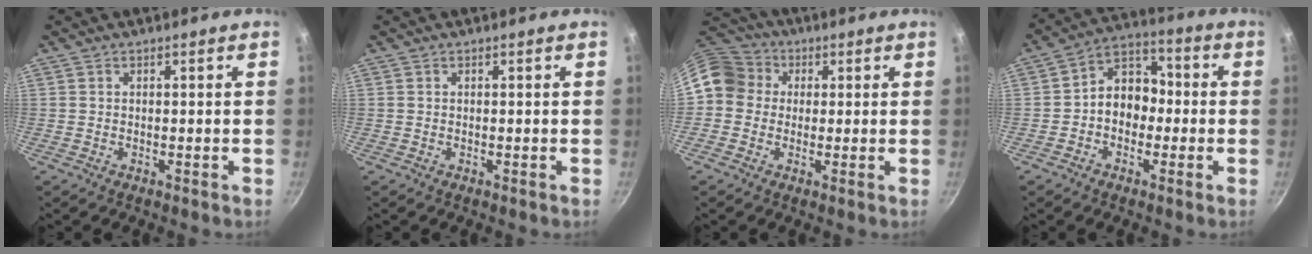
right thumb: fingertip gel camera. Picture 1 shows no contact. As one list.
[{"total": 0.0}, {"total": 10.2, "force": [1.4, 9.1, 4.5], "torque": [-0.063, 0.028, 0.006]}, {"total": 9.3, "force": [-1.1, 7.2, 5.7], "torque": [-0.040, 0.038, -0.035]}]